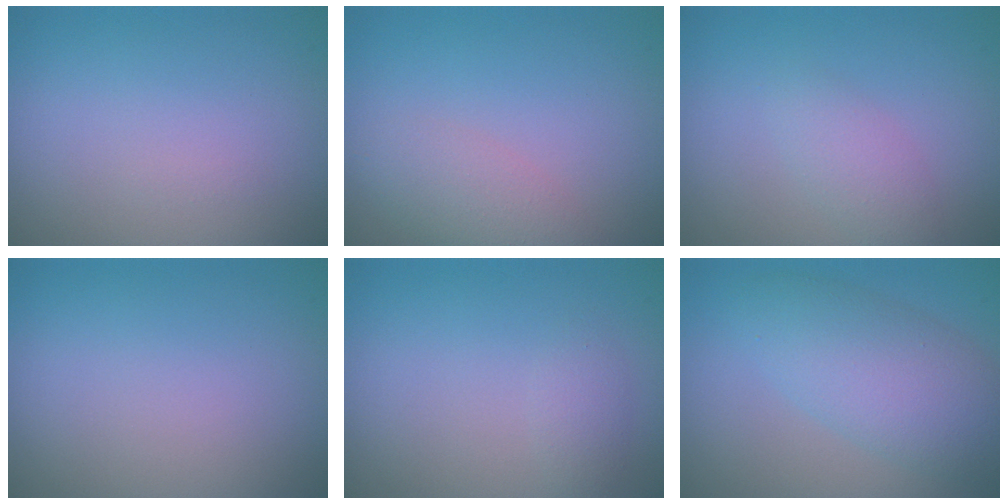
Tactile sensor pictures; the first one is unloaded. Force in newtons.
{"total": 2.8, "press": 2.8, "slide": 0.1}
{"total": 1.8, "press": 1.8, "slide": 0.1}
{"total": 0.0}
{"total": 1.0, "press": 1.0, "slide": 0.0}
{"total": 5.5, "press": 5.5, "slide": 0.2}